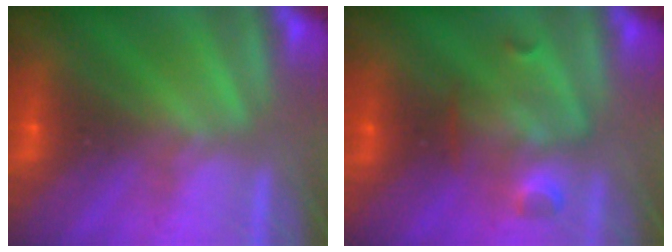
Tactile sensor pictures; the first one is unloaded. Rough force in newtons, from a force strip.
{"total": 2.8}